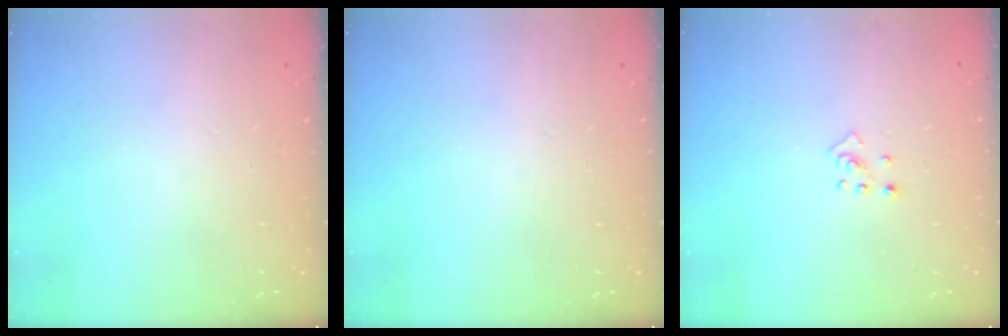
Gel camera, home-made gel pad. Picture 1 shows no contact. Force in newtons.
{"total": 0.0}
{"total": 3.4, "press": 3.4, "slide": 0.6}